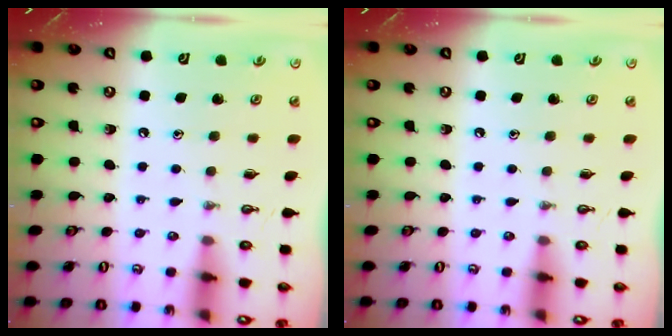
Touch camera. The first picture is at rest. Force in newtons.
{"total": 0.0}